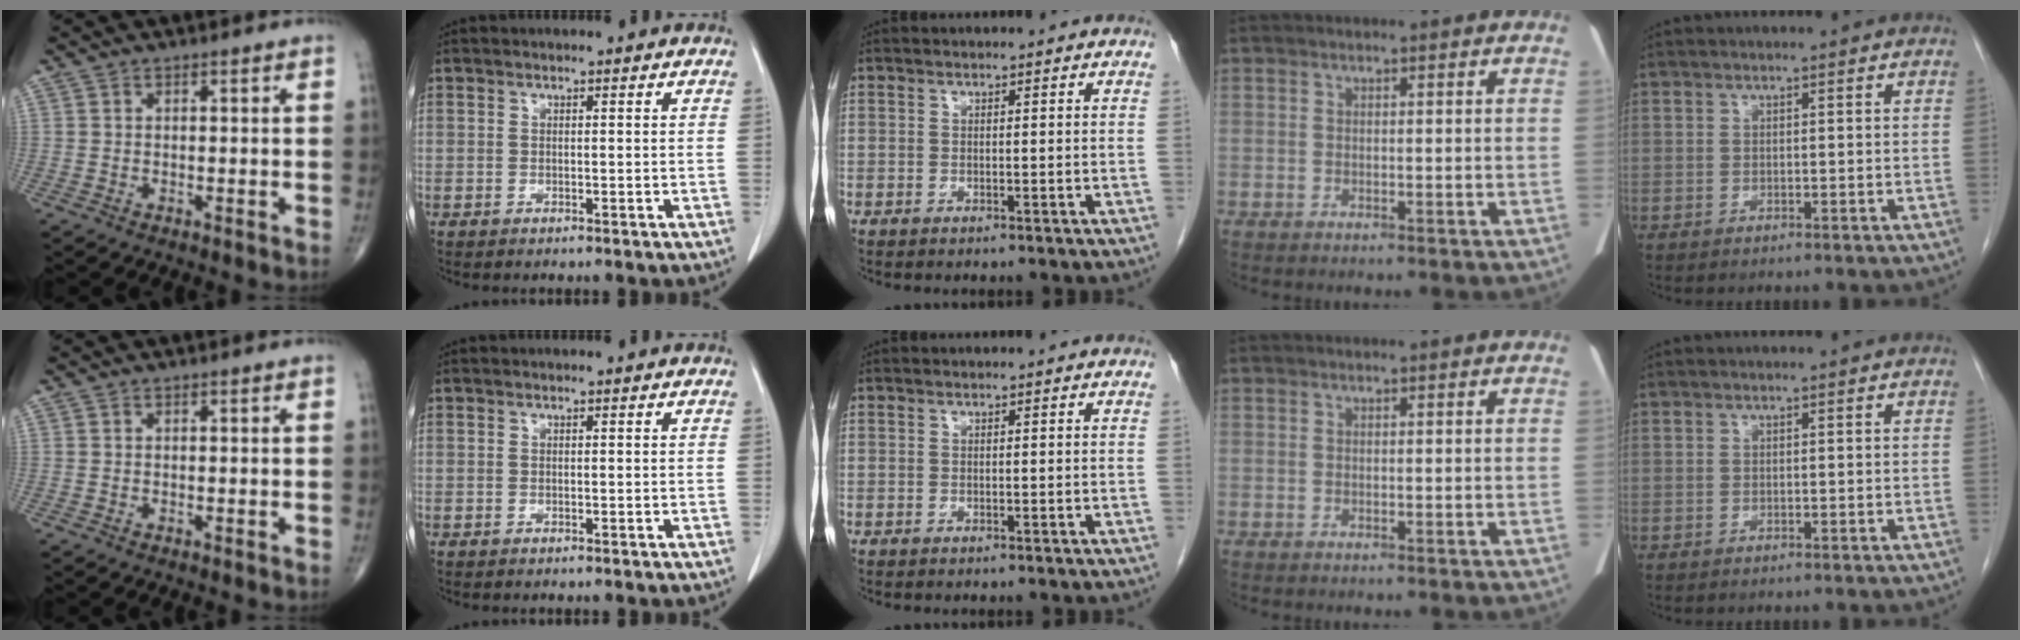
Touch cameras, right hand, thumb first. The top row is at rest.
{}